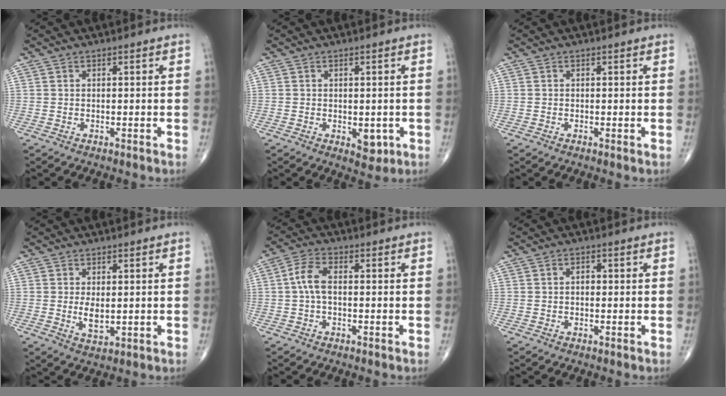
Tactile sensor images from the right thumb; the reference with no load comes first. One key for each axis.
{"total": 3.6, "fx": -0.8, "fy": 2.1, "fz": 2.8, "tx": -0.018, "ty": -0.005, "tz": -0.003}
{"total": 0.0}
{"total": 3.6, "fx": 0.1, "fy": 1.8, "fz": 3.2, "tx": -0.052, "ty": -0.009, "tz": 0.007}
{"total": 4.9, "fx": 0.0, "fy": 2.4, "fz": 4.2, "tx": -0.095, "ty": 0.015, "tz": -0.004}
{"total": 1.3, "fx": 0.0, "fy": 0.9, "fz": 1.0, "tx": -0.012, "ty": 0.004, "tz": -0.002}